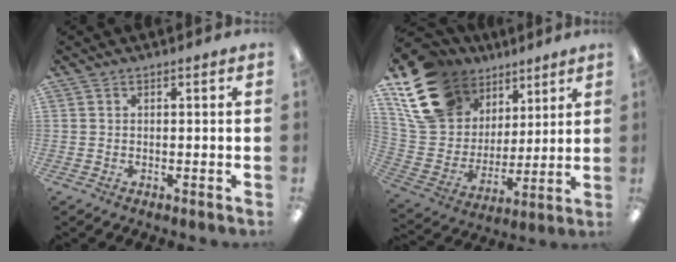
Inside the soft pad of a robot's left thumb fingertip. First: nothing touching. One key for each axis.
{"total": 19.2, "fx": 11.2, "fy": 13.1, "fz": 8.4, "tx": -0.168, "ty": -0.046, "tz": 0.216}